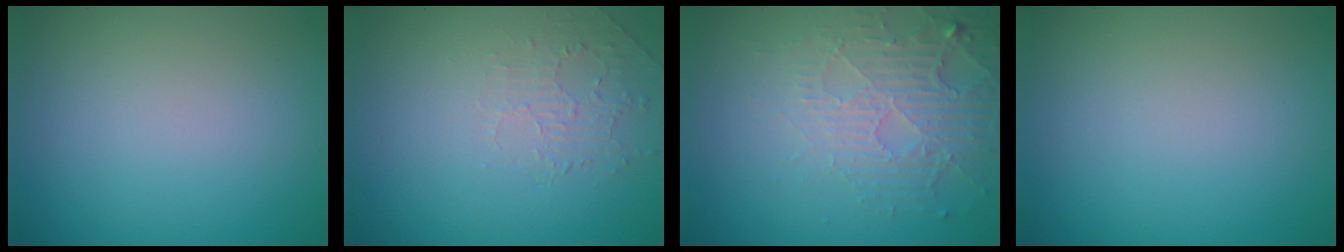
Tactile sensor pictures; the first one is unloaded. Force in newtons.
{"total": 1.9, "press": 0.3, "slide": 1.9}
{"total": 5.2, "press": 3.4, "slide": 4.0}
{"total": 0.0}